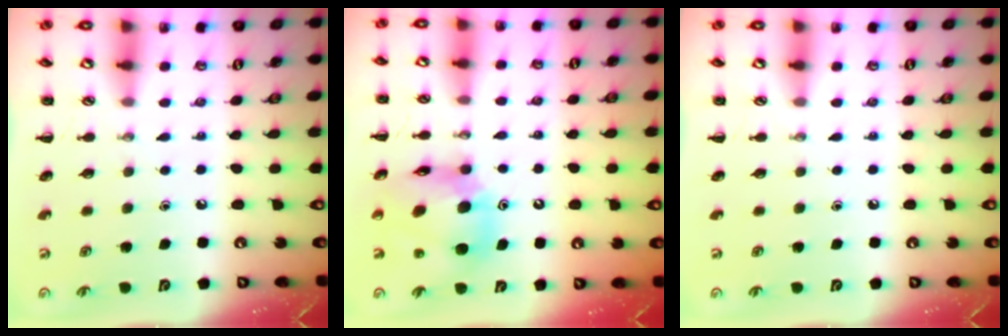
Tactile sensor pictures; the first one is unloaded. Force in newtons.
{"total": 12.8, "press": 12.2, "slide": 3.7}
{"total": 0.0}